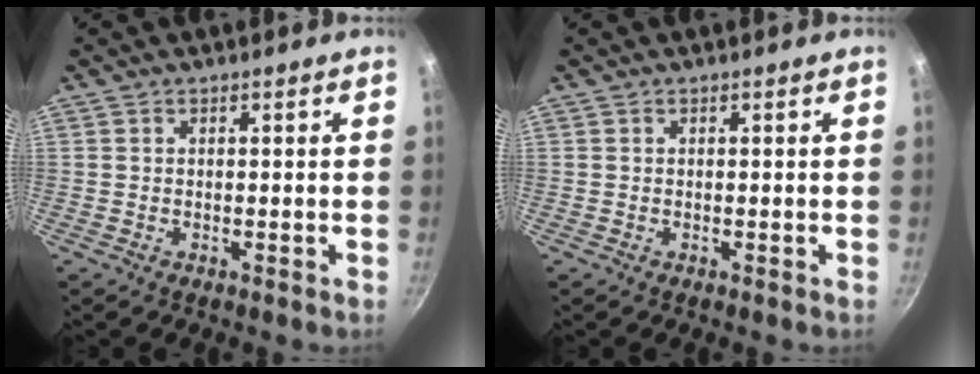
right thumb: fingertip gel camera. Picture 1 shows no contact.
{"total": 0.0}